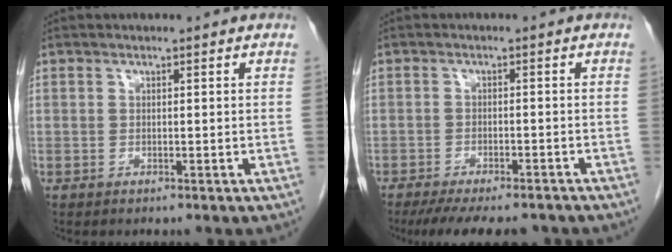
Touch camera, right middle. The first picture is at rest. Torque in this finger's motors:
{"motor_torque": [1.14, -1.00, 0.08, 0.06]}